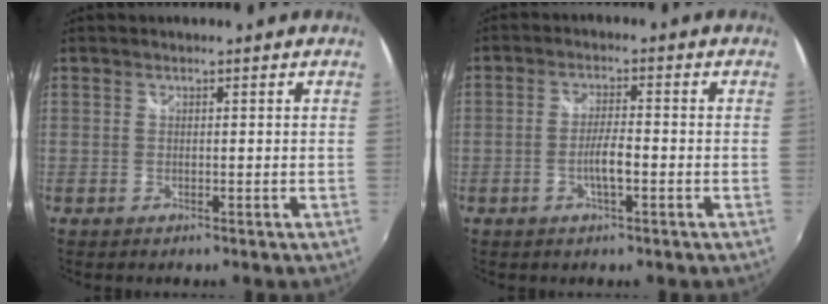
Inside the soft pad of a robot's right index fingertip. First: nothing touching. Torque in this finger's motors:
{"motor_torque": [0.84, -0.33, 0.36, 0.08]}